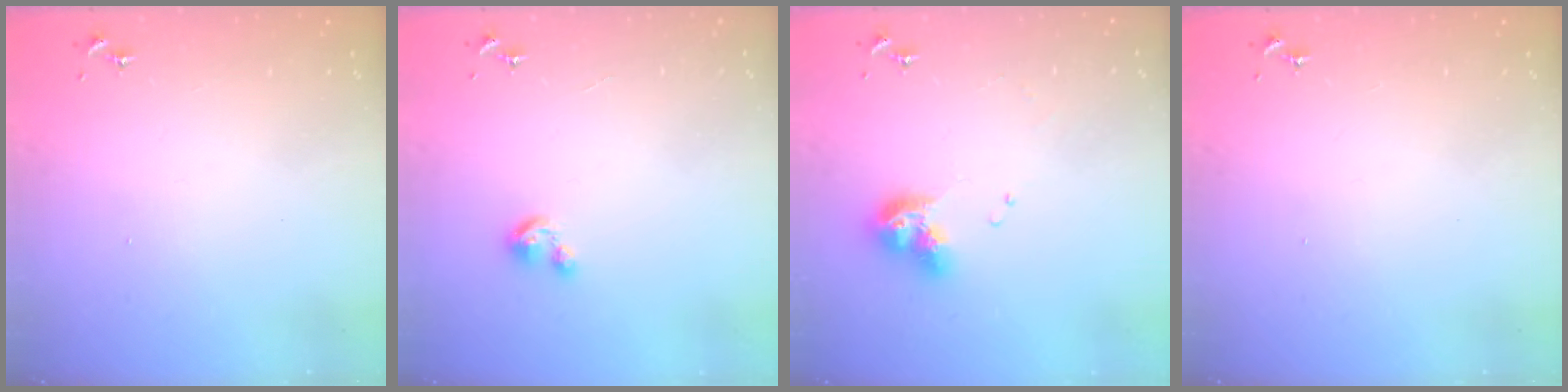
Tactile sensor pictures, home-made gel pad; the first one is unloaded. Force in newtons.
{"total": 5.0, "press": 4.9, "slide": 0.5}
{"total": 10.6, "press": 10.5, "slide": 1.3}
{"total": 0.0}